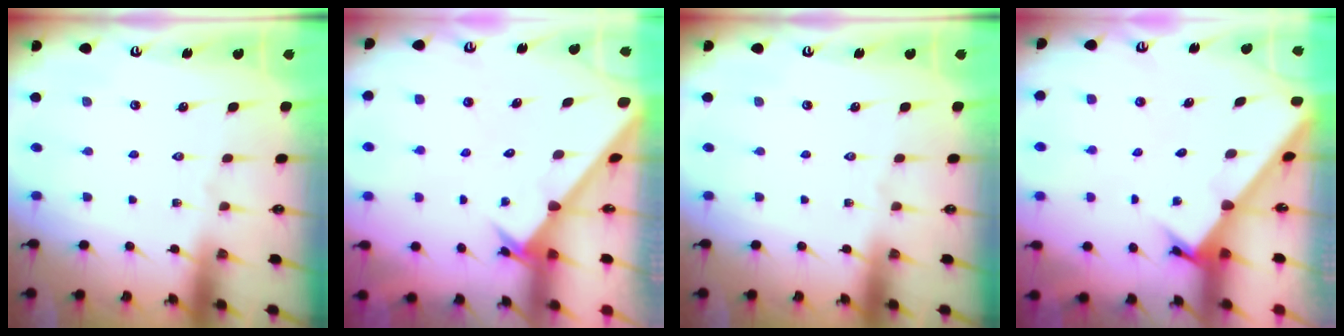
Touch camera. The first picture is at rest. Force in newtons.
{"total": 2.6, "press": 2.6, "slide": 0.2}
{"total": 0.0}
{"total": 1.9, "press": 1.9, "slide": 0.2}